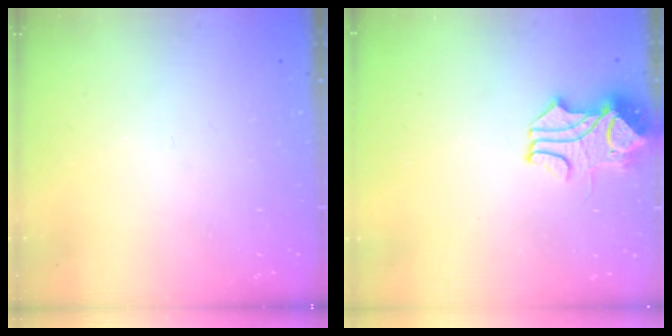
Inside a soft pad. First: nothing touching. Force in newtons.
{"total": 2.8, "press": 2.7, "slide": 0.6}